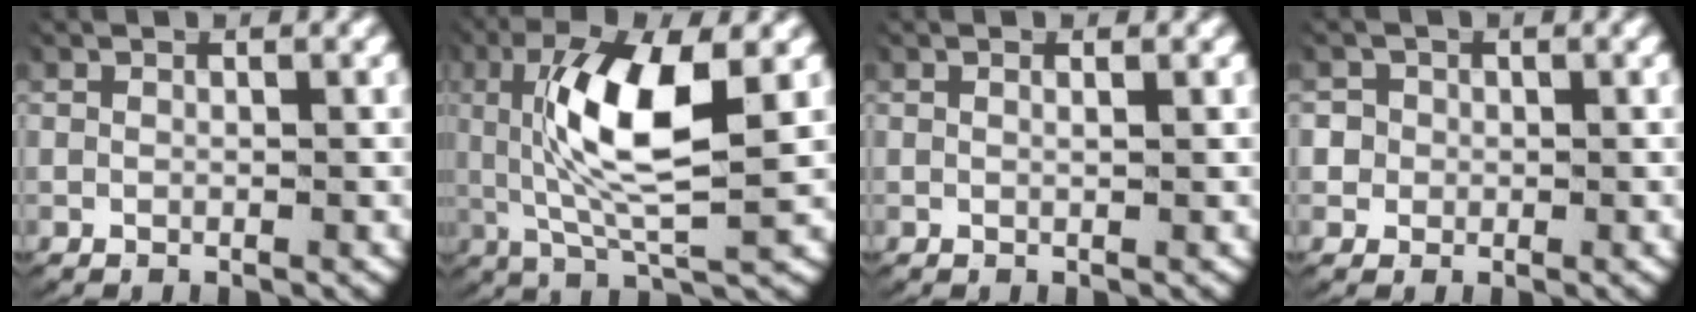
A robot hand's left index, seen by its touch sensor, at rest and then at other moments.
{"total": 8.3, "force": [1.5, 2.5, 7.8], "torque": [-0.168, -0.003, 0.032]}
{"total": 0.6, "force": [0.2, -0.2, 0.5], "torque": [-0.012, -0.004, 0.006]}
{"total": 3.6, "force": [0.1, 3.5, 1.0], "torque": [-0.032, -0.003, -0.005]}